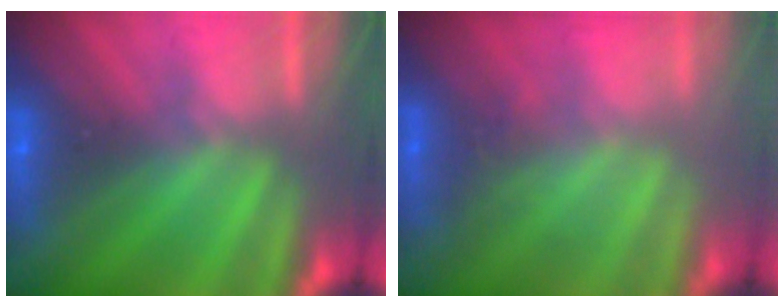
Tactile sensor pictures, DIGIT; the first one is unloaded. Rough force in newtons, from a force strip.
{"total": 3.0}